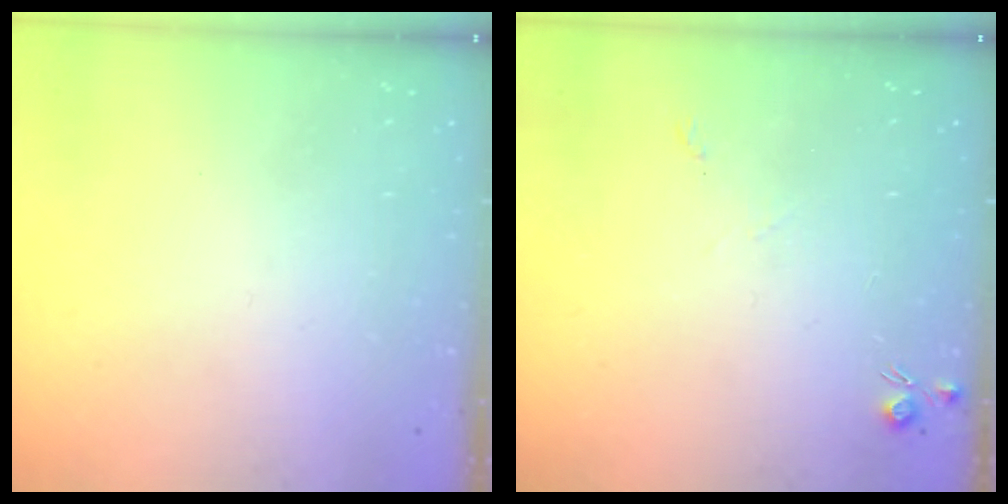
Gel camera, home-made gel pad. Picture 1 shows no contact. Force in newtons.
{"total": 4.7, "press": 4.7, "slide": 0.7}